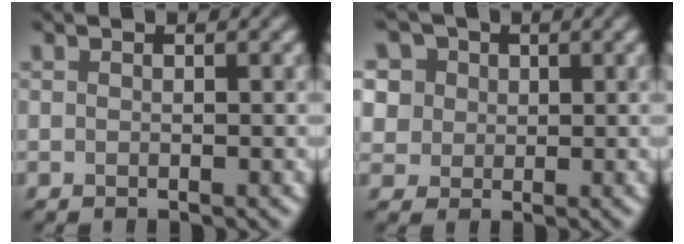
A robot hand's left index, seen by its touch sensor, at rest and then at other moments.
{"total": 6.6, "force": [3.0, 5.3, 2.5], "torque": [-0.047, 0.024, 0.028]}